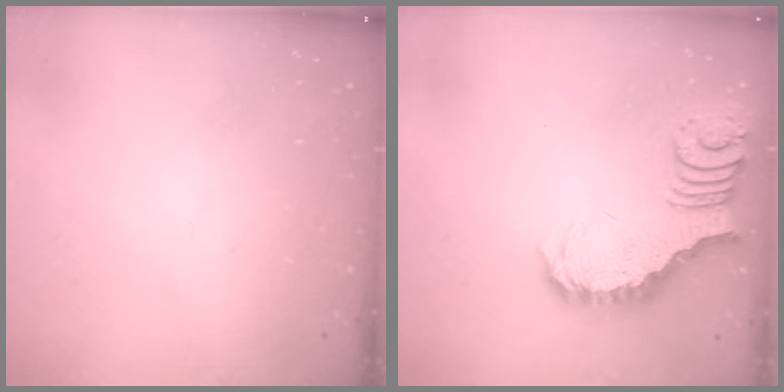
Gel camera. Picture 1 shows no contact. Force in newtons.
{"total": 3.9, "press": 3.9, "slide": 0.7}